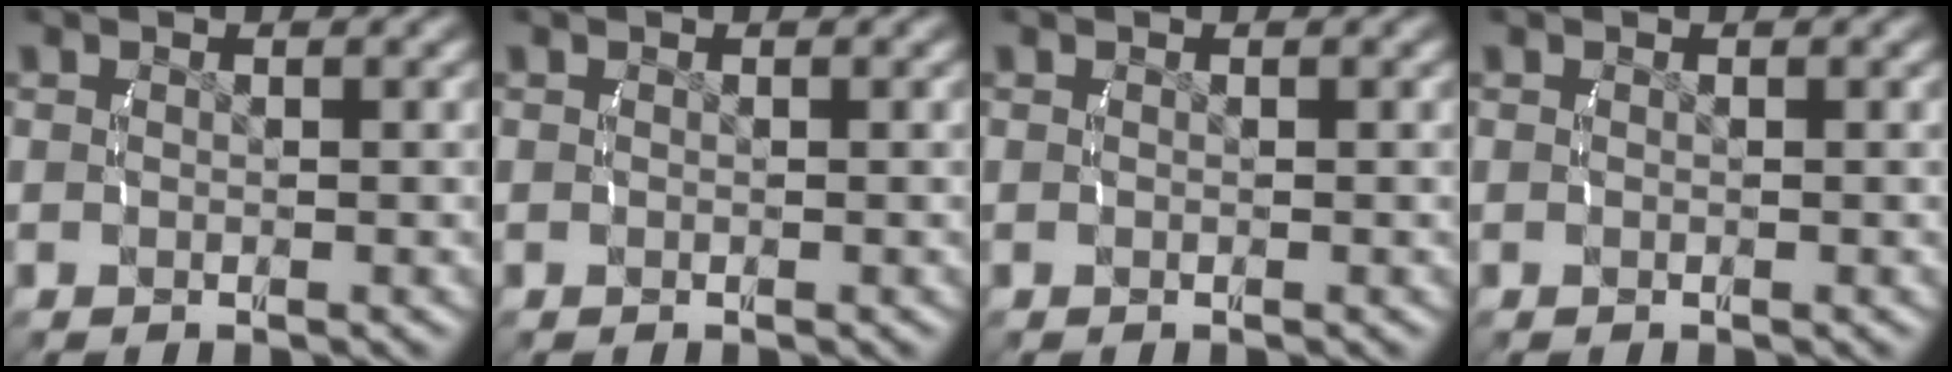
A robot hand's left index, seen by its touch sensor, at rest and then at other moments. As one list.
[{"total": 0.0}, {"total": 0.0}, {"total": 0.0}]